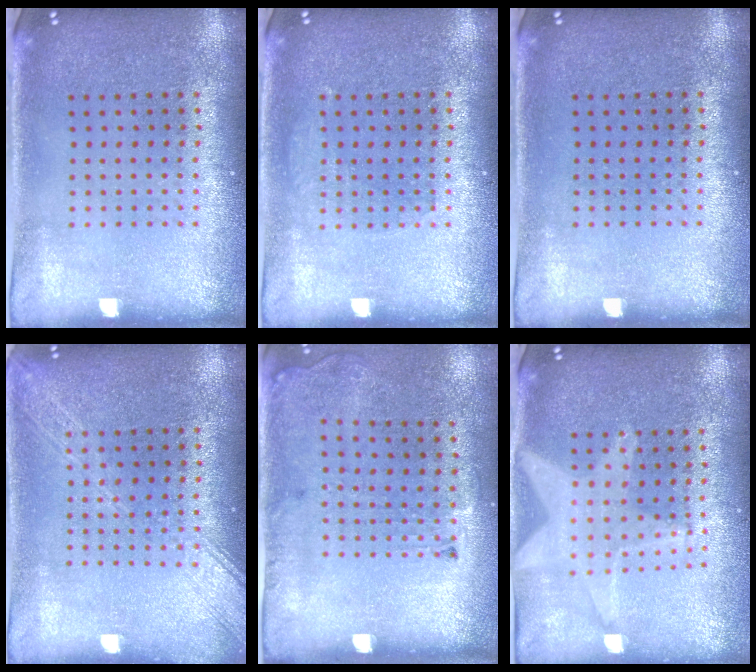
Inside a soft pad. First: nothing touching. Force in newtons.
{"total": 0.9, "press": 0.9, "slide": 0.2}
{"total": 0.0}
{"total": 3.4, "press": 3.4, "slide": 0.4}
{"total": 1.9, "press": 1.3, "slide": 1.4}
{"total": 1.9, "press": 1.6, "slide": 1.0}